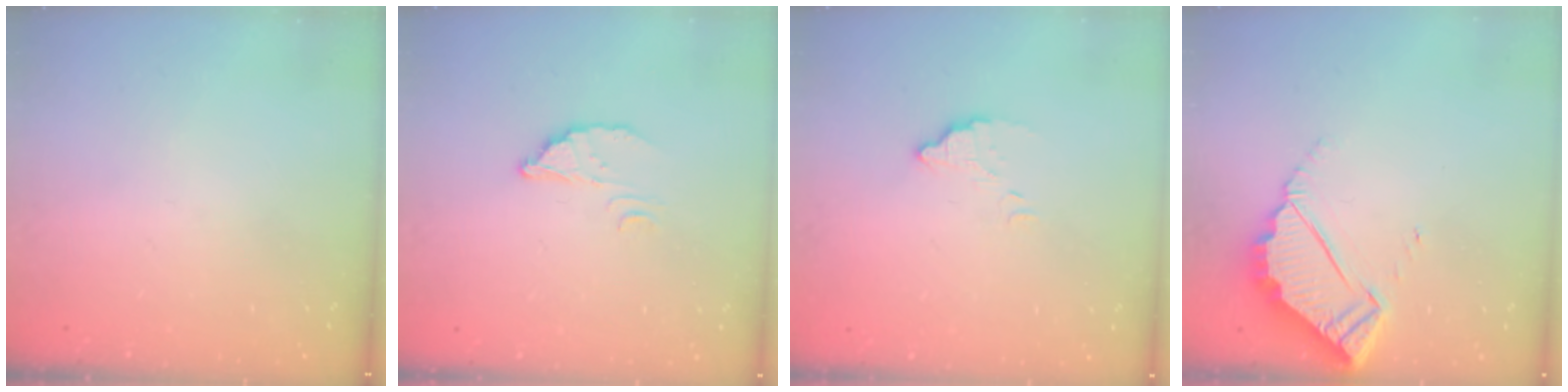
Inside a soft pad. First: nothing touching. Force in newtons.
{"total": 2.8, "press": 2.8, "slide": 0.2}
{"total": 3.1, "press": 3.1, "slide": 0.2}
{"total": 5.4, "press": 5.4, "slide": 0.2}